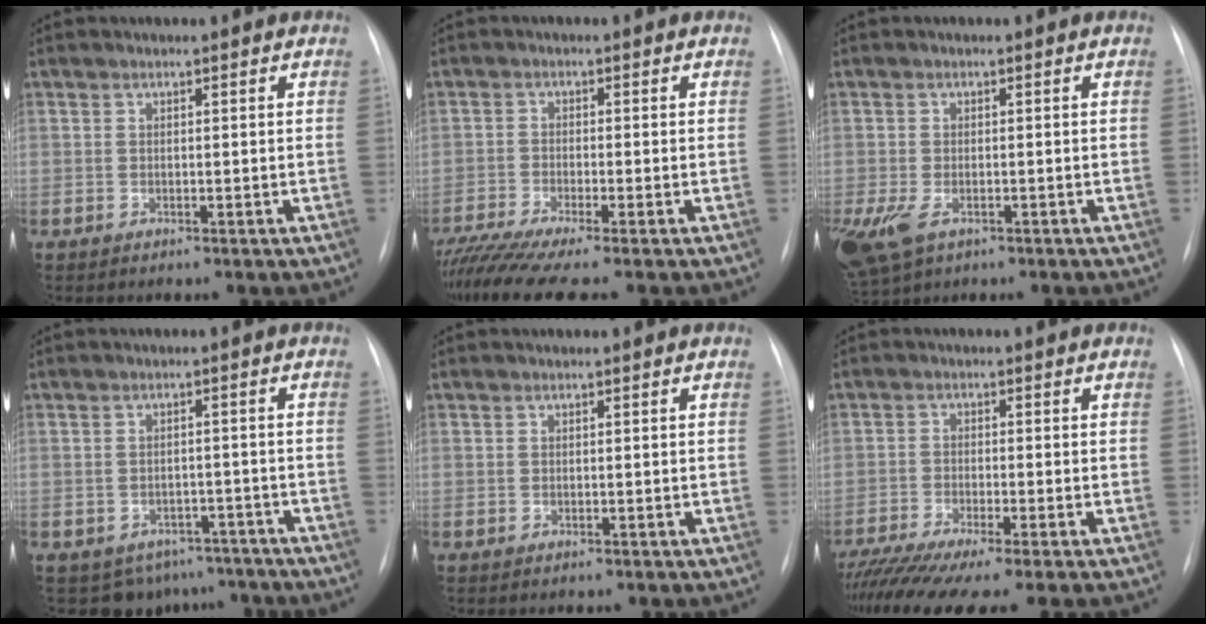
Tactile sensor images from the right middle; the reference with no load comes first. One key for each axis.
{"total": 9.1, "fx": -7.5, "fy": -0.8, "fz": 5.0, "tx": -0.089, "ty": -0.022, "tz": -0.128}
{"total": 8.8, "fx": -4.2, "fy": 5.2, "fz": 5.7, "tx": -0.148, "ty": -0.016, "tz": -0.067}
{"total": 7.9, "fx": -6.2, "fy": 4.9, "fz": 0.4, "tx": 0.011, "ty": 0.020, "tz": -0.070}
{"total": 0.0}
{"total": 11.6, "fx": -9.5, "fy": -0.5, "fz": 6.6, "tx": -0.103, "ty": -0.029, "tz": -0.154}